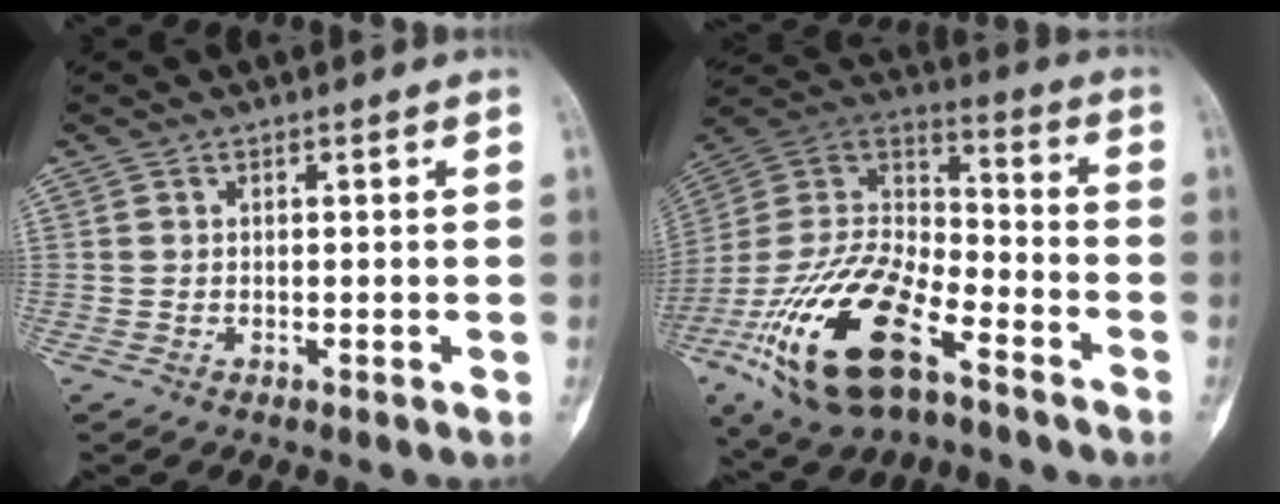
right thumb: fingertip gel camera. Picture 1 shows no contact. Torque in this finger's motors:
{"motor_torque": [0.88, 1.11, 1.98, -0.78, 0.73]}